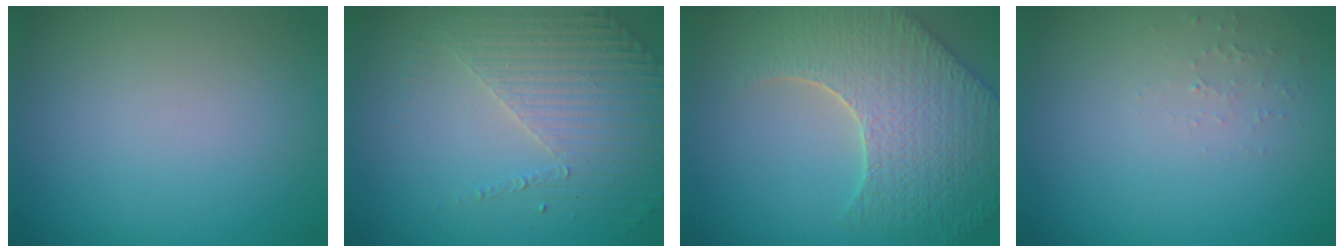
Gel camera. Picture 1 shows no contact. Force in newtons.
{"total": 4.4, "press": 3.2, "slide": 3.0}
{"total": 9.1, "press": 6.4, "slide": 6.5}
{"total": 0.8, "press": 0.8, "slide": 0.3}